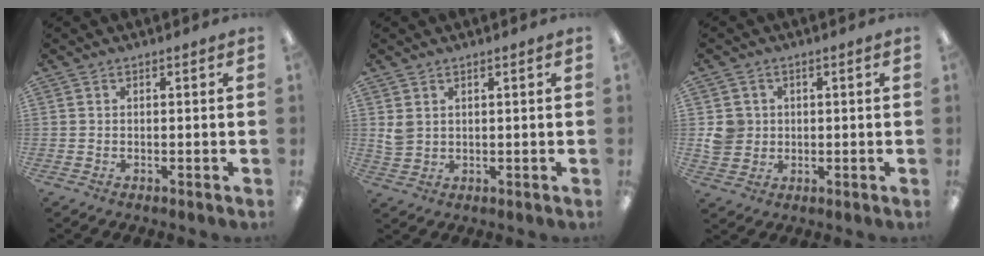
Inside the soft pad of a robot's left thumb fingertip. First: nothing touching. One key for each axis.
{"total": 2.9, "fx": 1.6, "fy": 2.0, "fz": 1.3, "tx": -0.029, "ty": 0.002, "tz": 0.031}
{"total": 5.1, "fx": 0.8, "fy": 4.9, "fz": 1.3, "tx": -0.019, "ty": 0.007, "tz": 0.015}